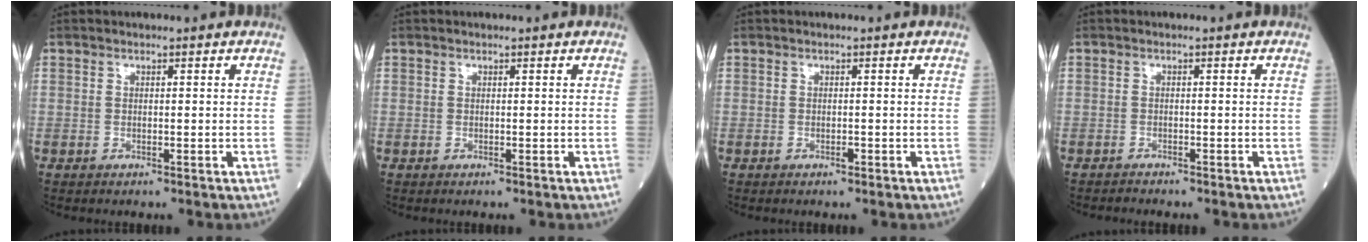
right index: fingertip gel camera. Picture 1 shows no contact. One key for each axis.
{"total": 0.0}
{"total": 0.6, "fx": -0.3, "fy": 0.1, "fz": 0.5, "tx": -0.011, "ty": 0.000, "tz": -0.004}
{"total": 0.8, "fx": -0.8, "fy": 0.0, "fz": -0.1, "tx": -0.002, "ty": -0.003, "tz": -0.013}